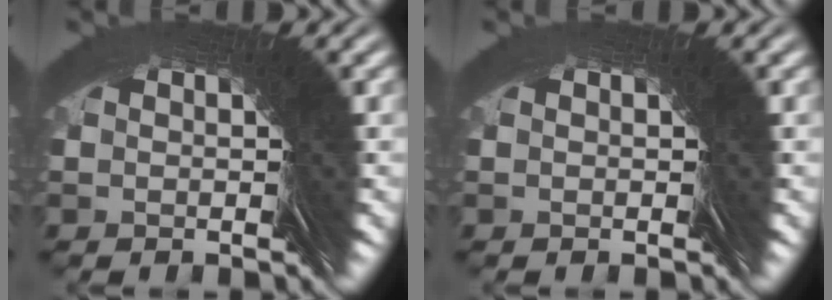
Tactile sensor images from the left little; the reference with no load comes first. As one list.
[{"total": 0.0}]